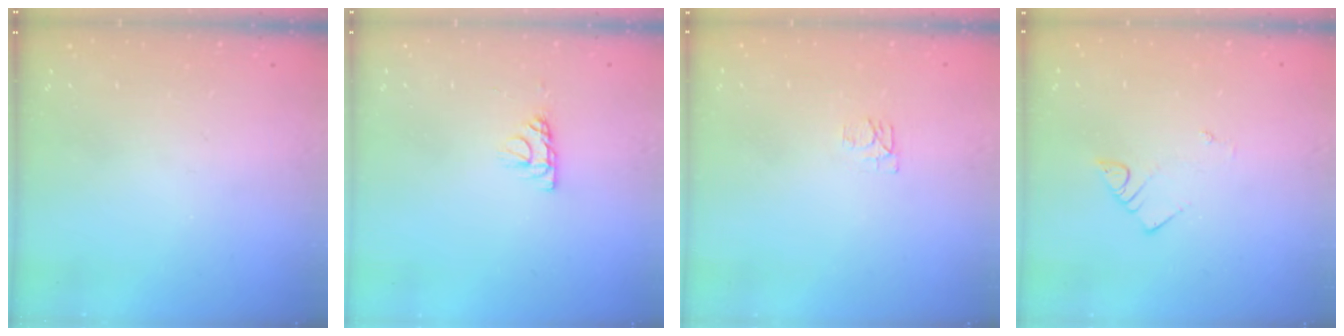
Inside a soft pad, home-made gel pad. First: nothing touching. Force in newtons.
{"total": 5.4, "press": 5.3, "slide": 0.6}
{"total": 4.4, "press": 4.4, "slide": 0.7}
{"total": 2.6, "press": 2.6, "slide": 0.2}